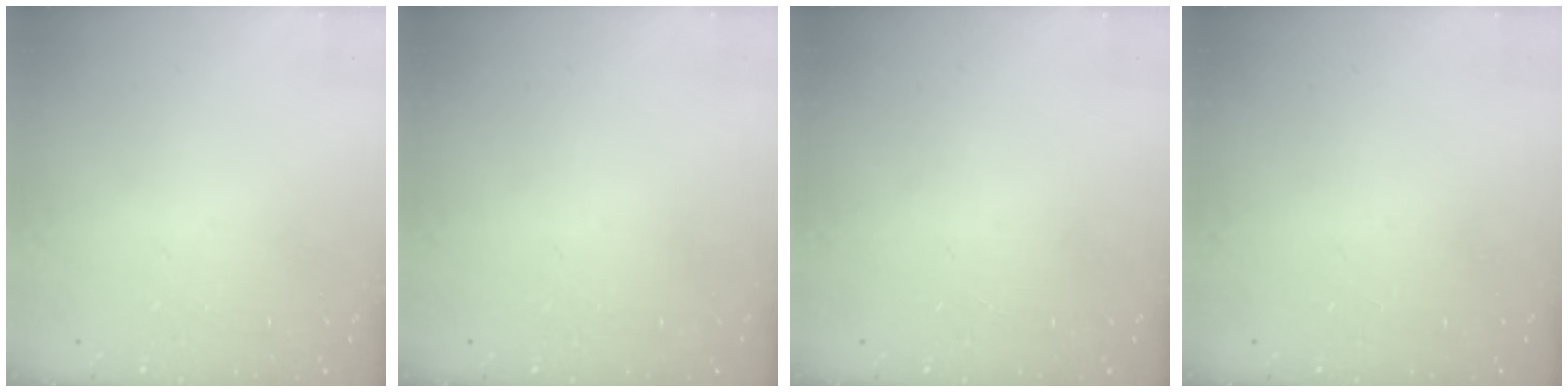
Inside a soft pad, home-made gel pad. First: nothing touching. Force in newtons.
{"total": 0.0}
{"total": 0.0}
{"total": 0.0}